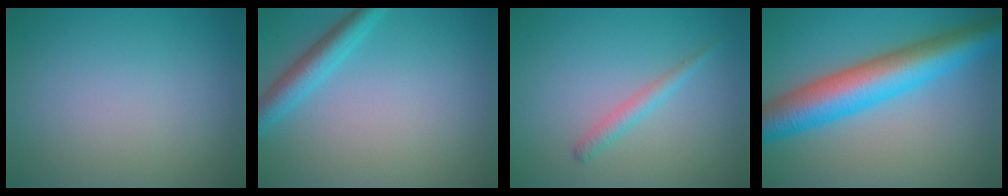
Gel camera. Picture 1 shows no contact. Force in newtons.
{"total": 3.0, "press": 3.0, "slide": 0.2}
{"total": 1.6, "press": 1.6, "slide": 0.0}
{"total": 9.2, "press": 9.2, "slide": 0.2}